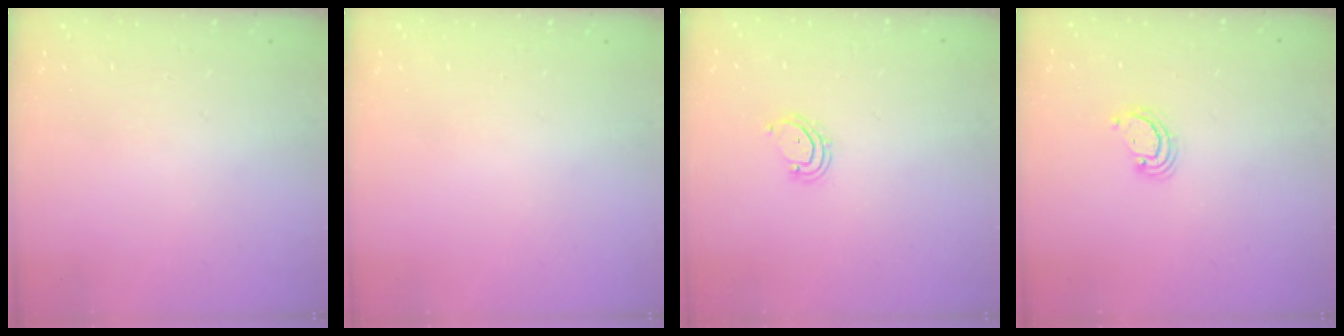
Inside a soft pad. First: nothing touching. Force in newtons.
{"total": 0.0}
{"total": 3.5, "press": 3.5, "slide": 0.2}
{"total": 2.5, "press": 2.5, "slide": 0.3}